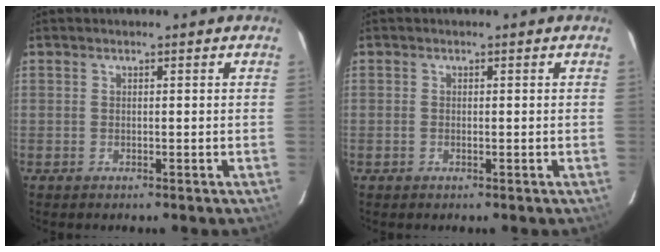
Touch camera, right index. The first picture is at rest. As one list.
[{"total": 0.6, "force": [-0.2, 0.3, 0.5], "torque": [-0.010, 0.001, -0.005]}]